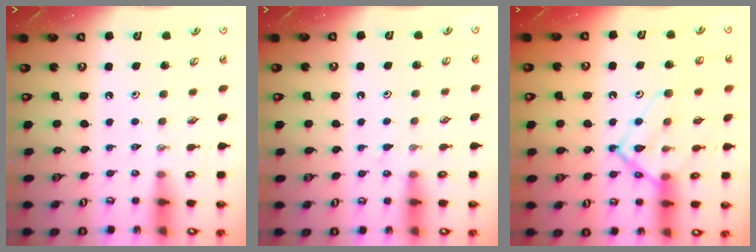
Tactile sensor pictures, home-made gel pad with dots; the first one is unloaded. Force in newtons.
{"total": 3.7, "press": 3.7, "slide": 0.4}
{"total": 18.0, "press": 17.9, "slide": 1.9}